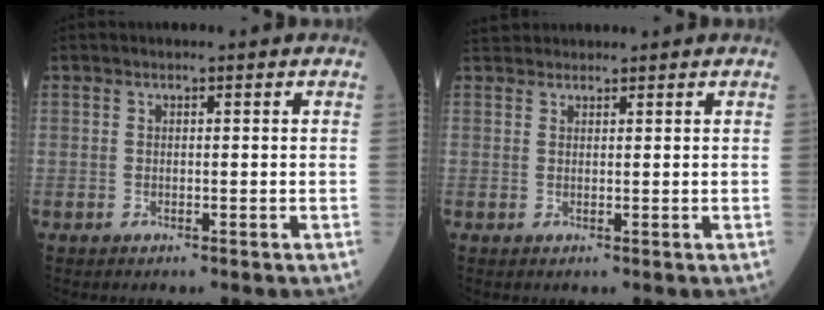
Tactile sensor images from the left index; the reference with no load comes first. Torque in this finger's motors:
{"motor_torque": [-0.29, -0.50, 0.03, 0.02]}